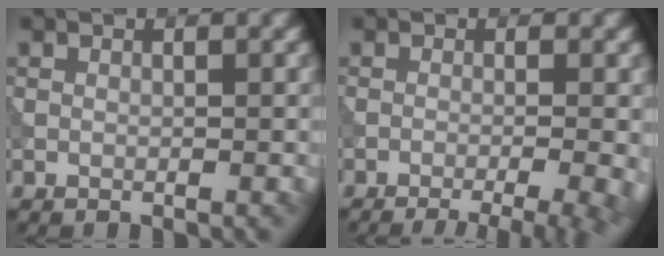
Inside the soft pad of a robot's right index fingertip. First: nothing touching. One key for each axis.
{"total": 9.2, "fx": -5.4, "fy": 3.5, "fz": 6.5, "tx": -0.043, "ty": -0.001, "tz": -0.052}